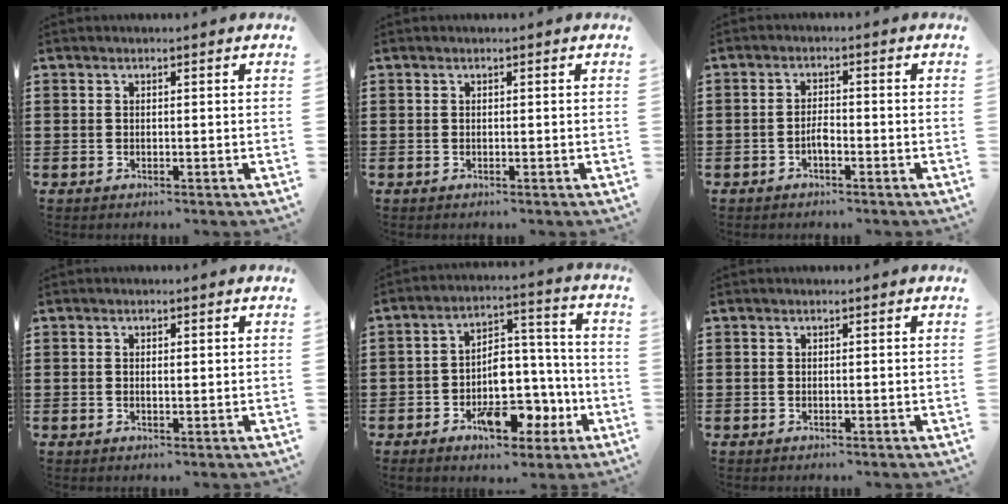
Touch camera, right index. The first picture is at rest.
{"total": 0.0}
{"total": 2.2, "force": [-1.2, 0.6, 1.7], "torque": [-0.035, 0.001, -0.023]}
{"total": 1.0, "force": [0.2, 0.5, 0.9], "torque": [-0.019, 0.005, 0.001]}
{"total": 9.6, "force": [-3.8, 6.0, 6.4], "torque": [-0.094, 0.020, -0.060]}
{"total": 0.0}